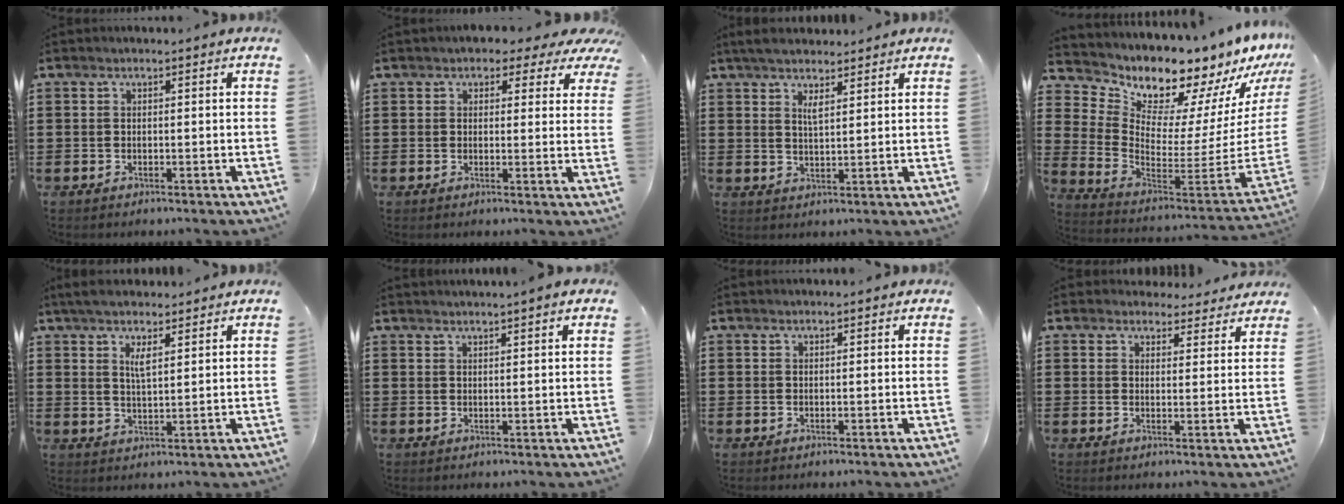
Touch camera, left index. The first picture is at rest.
{"total": 2.7, "force": [1.9, 1.6, 1.1], "torque": [-0.018, -0.008, 0.028]}
{"total": 3.8, "force": [2.9, 0.7, 2.4], "torque": [-0.051, 0.001, 0.051]}
{"total": 9.0, "force": [8.6, 1.7, 2.2], "torque": [-0.071, -0.100, 0.137]}
{"total": 4.3, "force": [2.9, 0.8, 3.0], "torque": [-0.064, 0.001, 0.050]}
{"total": 1.8, "force": [1.6, -0.5, 0.5], "torque": [-0.012, -0.001, 0.033]}
{"total": 0.6, "force": [0.5, -0.1, 0.3], "torque": [-0.007, -0.003, 0.011]}
{"total": 3.8, "force": [3.6, 1.0, 0.5], "torque": [-0.015, -0.014, 0.067]}